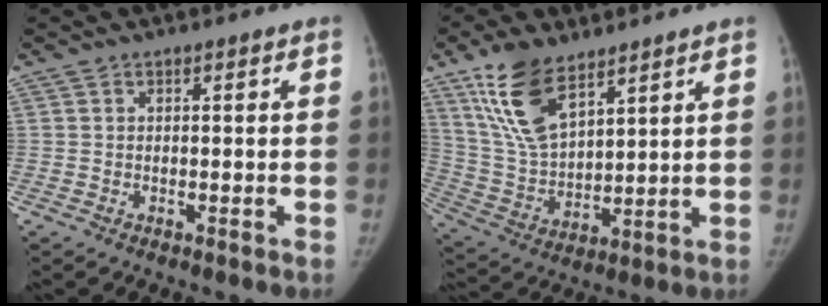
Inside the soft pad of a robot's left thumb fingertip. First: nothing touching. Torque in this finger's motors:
{"motor_torque": [0.94, -0.36, 1.45, -1.06, 0.50]}